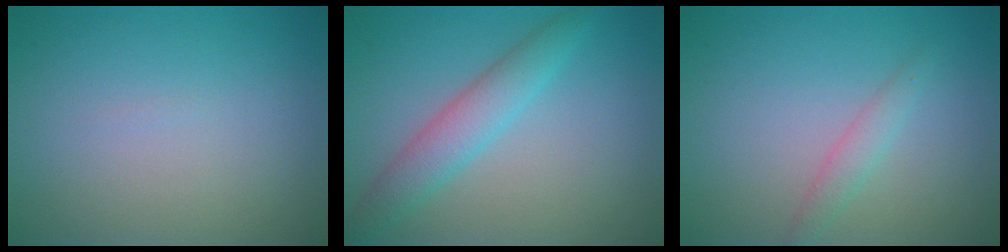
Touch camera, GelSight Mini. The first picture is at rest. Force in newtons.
{"total": 3.4, "press": 3.4, "slide": 0.2}
{"total": 1.5, "press": 1.5, "slide": 0.1}